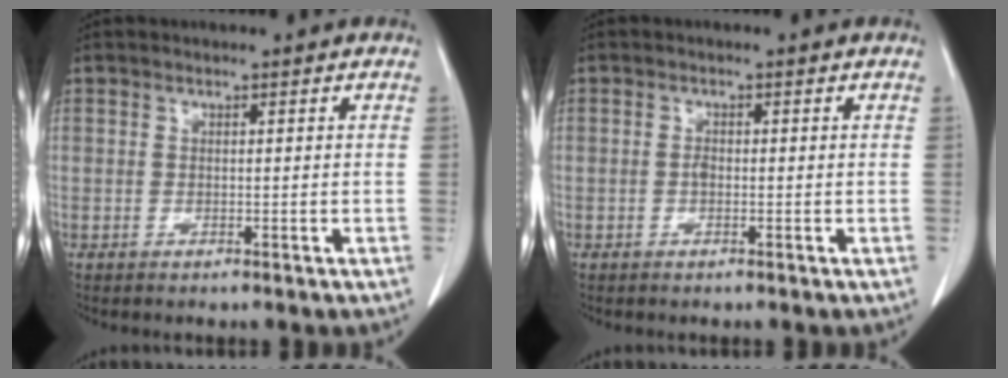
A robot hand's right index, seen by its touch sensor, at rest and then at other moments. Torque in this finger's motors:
{"motor_torque": [0.40, -0.17, 0.09, 0.04]}